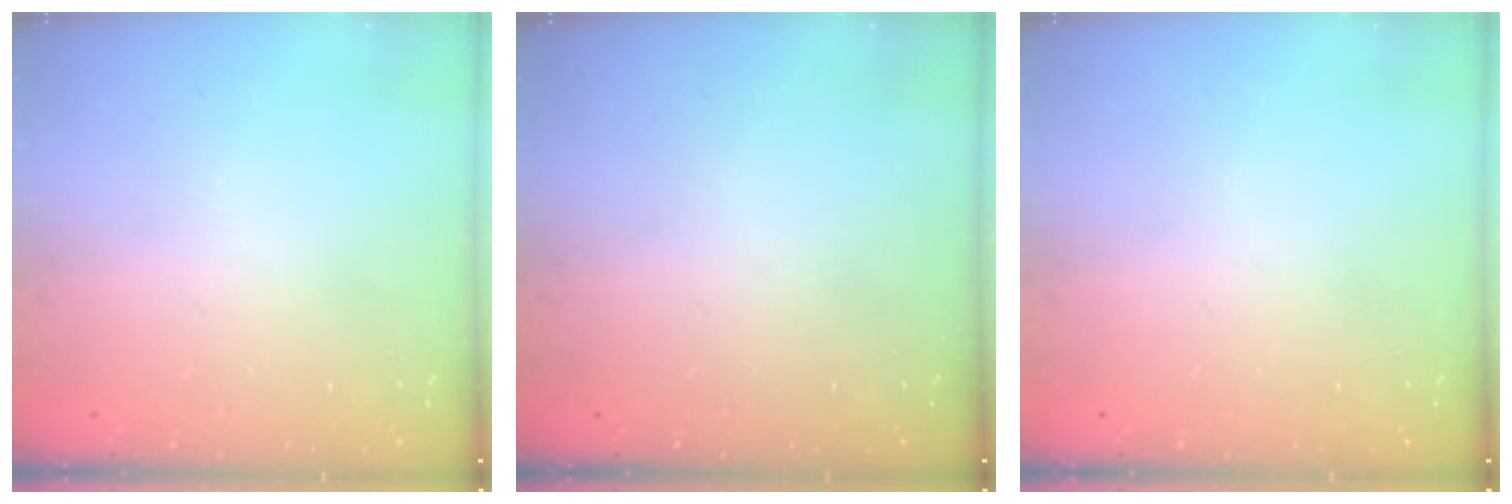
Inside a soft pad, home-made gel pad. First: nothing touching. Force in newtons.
{"total": 0.0}
{"total": 0.0}